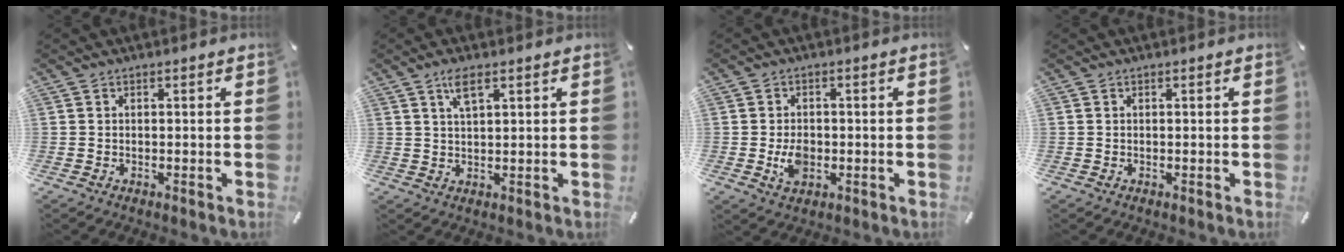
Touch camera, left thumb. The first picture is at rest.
{"total": 4.3, "force": [2.4, 1.3, 3.3], "torque": [-0.071, 0.004, 0.042]}
{"total": 5.1, "force": [-0.9, 3.6, 3.5], "torque": [-0.073, -0.004, -0.020]}
{"total": 0.0}